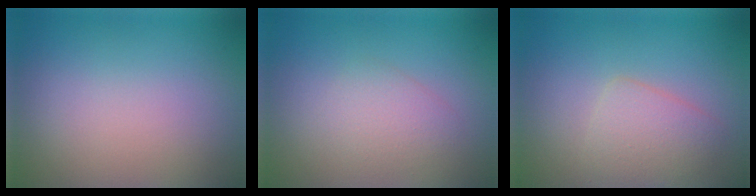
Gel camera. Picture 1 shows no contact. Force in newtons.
{"total": 2.0, "press": 2.0, "slide": 0.1}
{"total": 2.8, "press": 2.8, "slide": 0.1}